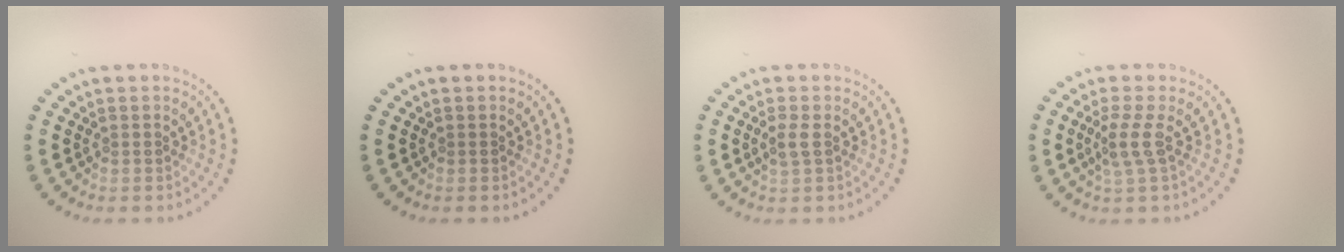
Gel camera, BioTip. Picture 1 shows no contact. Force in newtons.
{"total": 0.0}
{"total": 1.3, "press": 1.3, "slide": 0.4}
{"total": 2.2, "press": 1.5, "slide": 1.5}